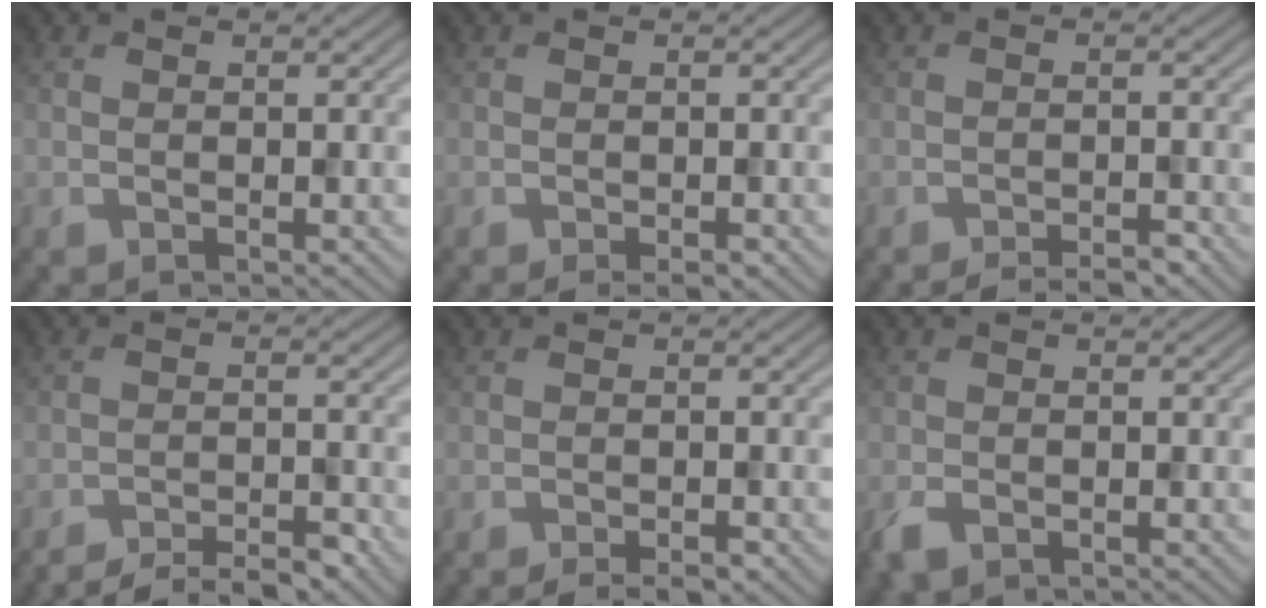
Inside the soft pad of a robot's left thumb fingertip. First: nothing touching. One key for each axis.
{"total": 1.7, "fx": -1.1, "fy": 0.5, "fz": 1.2, "tx": -0.018, "ty": -0.002, "tz": -0.013}
{"total": 3.2, "fx": -2.8, "fy": 0.3, "fz": 1.6, "tx": -0.021, "ty": 0.005, "tz": -0.043}
{"total": 6.2, "fx": -5.6, "fy": 1.0, "fz": 2.5, "tx": -0.039, "ty": 0.006, "tz": -0.083}
{"total": 2.4, "fx": -1.8, "fy": 0.6, "fz": 1.5, "tx": -0.020, "ty": 0.001, "tz": -0.025}
{"total": 2.1, "fx": -1.0, "fy": 1.3, "fz": 1.2, "tx": -0.034, "ty": -0.011, "tz": -0.022}